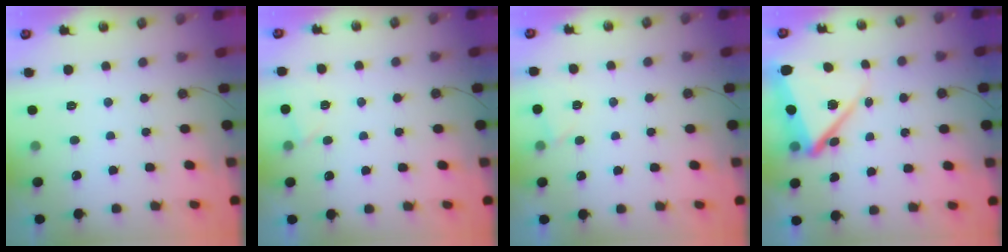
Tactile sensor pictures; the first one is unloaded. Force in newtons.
{"total": 2.0, "press": 1.9, "slide": 0.3}
{"total": 2.0, "press": 1.9, "slide": 0.3}
{"total": 11.1, "press": 10.9, "slide": 1.8}